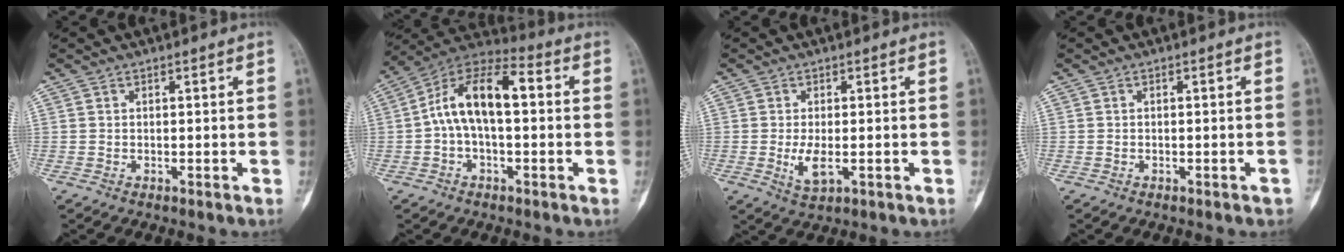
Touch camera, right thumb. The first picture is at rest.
{"total": 13.4, "force": [0.7, 6.7, 11.6], "torque": [-0.203, 0.048, 0.000]}
{"total": 4.1, "force": [-0.8, 1.6, 3.7], "torque": [-0.077, -0.011, -0.010]}
{"total": 1.3, "force": [-0.8, 0.4, 0.9], "torque": [-0.016, 0.008, -0.005]}